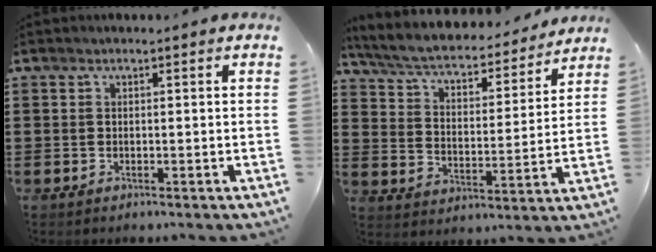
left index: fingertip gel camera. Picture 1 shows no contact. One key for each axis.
{"total": 5.2, "fx": 4.7, "fy": 0.8, "fz": 2.2, "tx": -0.066, "ty": -0.034, "tz": 0.074}